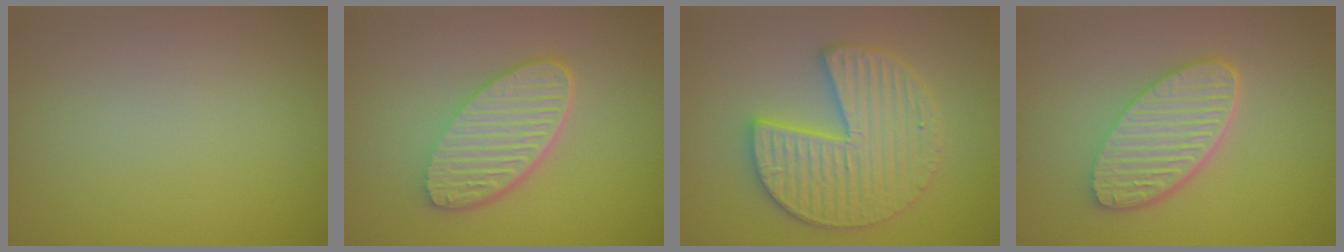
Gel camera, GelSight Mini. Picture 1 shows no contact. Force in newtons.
{"total": 6.0, "press": 4.4, "slide": 4.1}
{"total": 6.1, "press": 6.0, "slide": 1.0}
{"total": 5.6, "press": 4.4, "slide": 3.4}